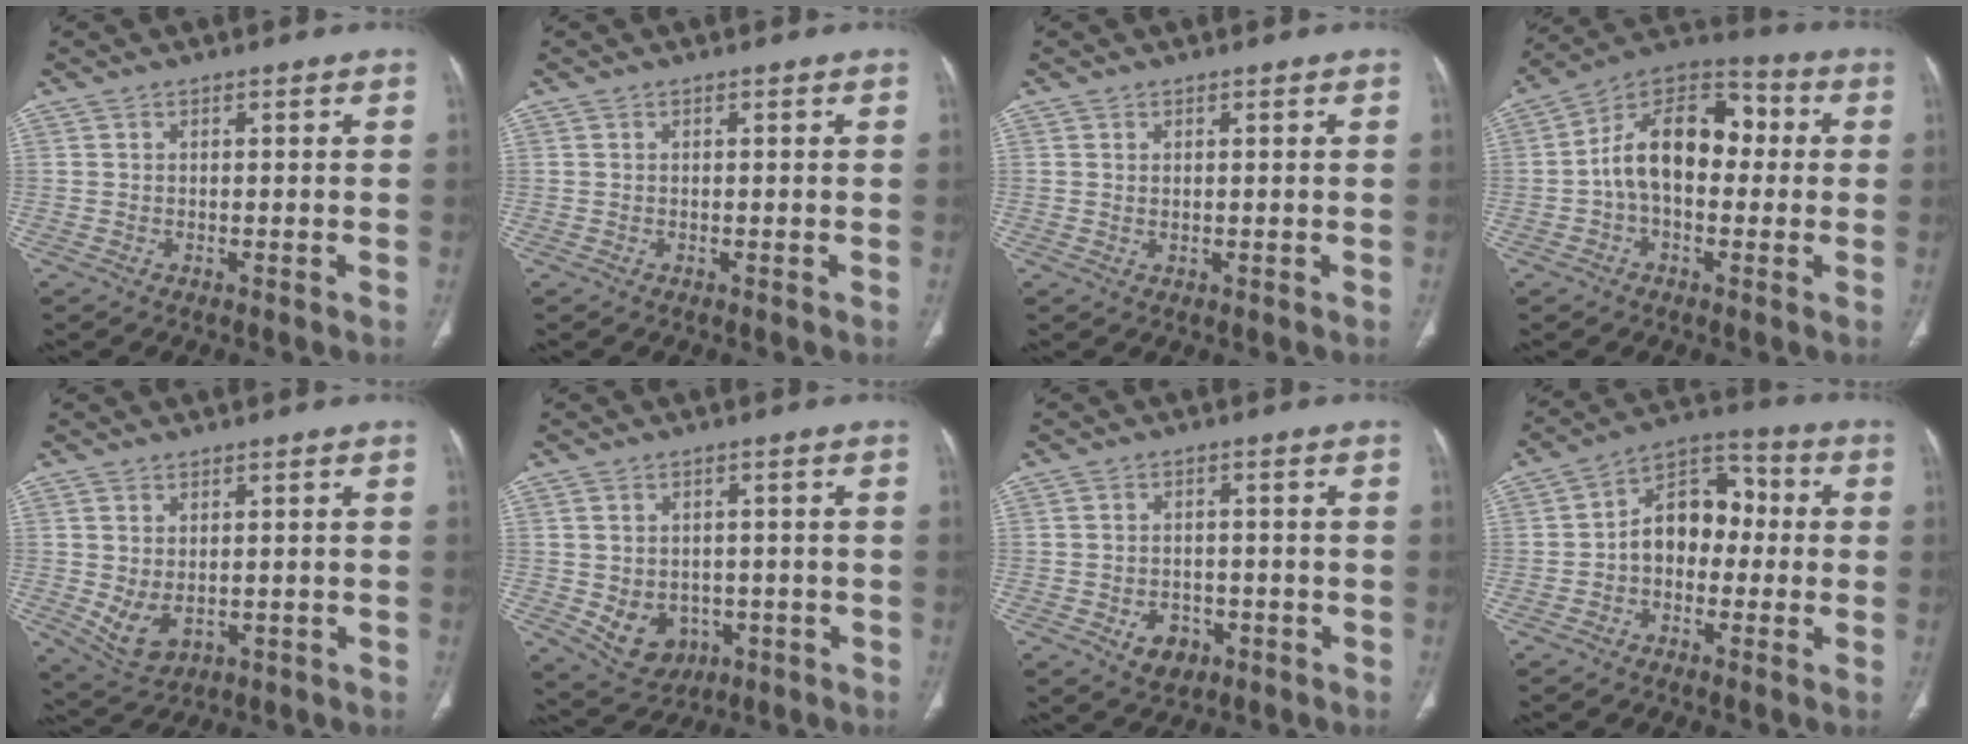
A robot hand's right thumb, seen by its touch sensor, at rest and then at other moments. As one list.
[{"total": 0.0}, {"total": 0.6, "force": [0.3, 0.2, 0.4], "torque": [-0.007, -0.003, 0.007]}, {"total": 15.7, "force": [0.3, 9.9, 12.2], "torque": [-0.178, 0.047, -0.008]}, {"total": 5.8, "force": [-0.4, 3.8, 4.4], "torque": [-0.080, -0.004, 0.016]}, {"total": 8.5, "force": [-2.0, 7.0, 4.5], "torque": [-0.055, 0.011, -0.007]}, {"total": 5.1, "force": [-2.1, 3.8, 2.7], "torque": [-0.026, 0.013, -0.023]}, {"total": 11.2, "force": [-0.8, 8.0, 7.7], "torque": [-0.088, 0.044, -0.029]}]